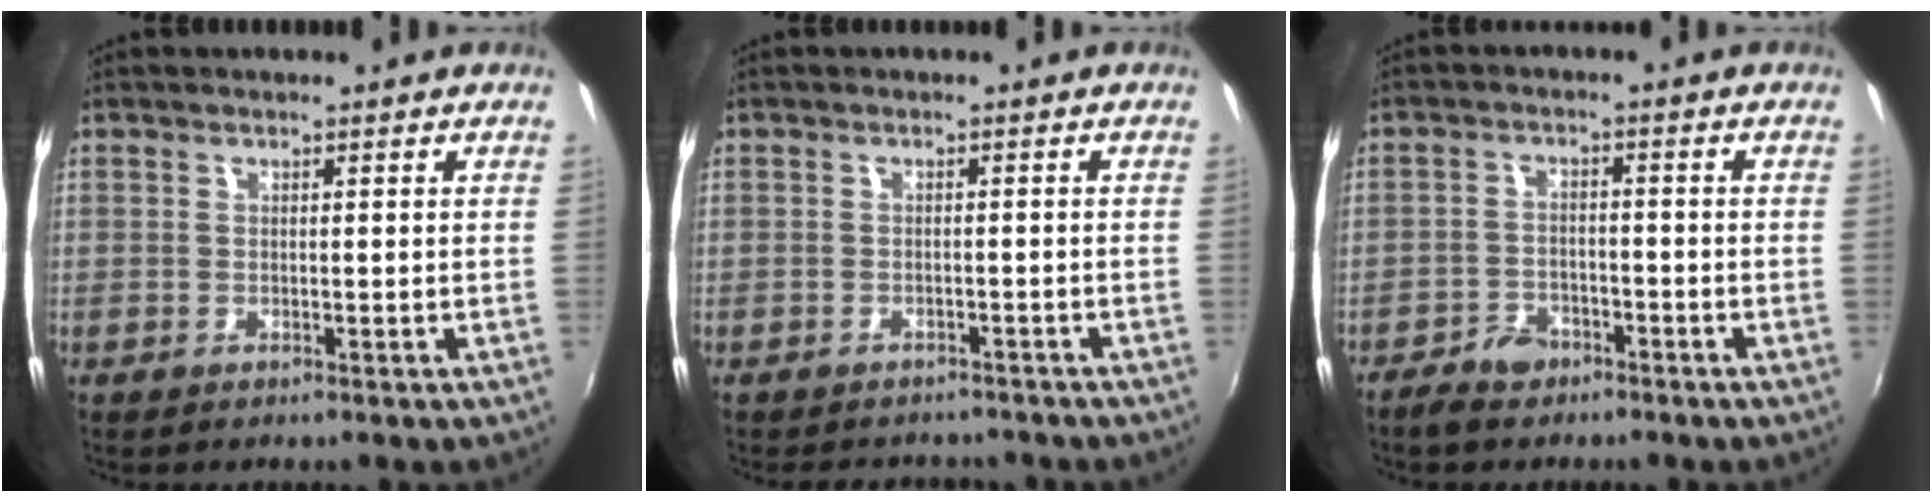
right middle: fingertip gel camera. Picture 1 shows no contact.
{"total": 5.5, "force": [-4.7, 2.4, 1.3], "torque": [-0.030, -0.001, -0.063]}
{"total": 5.1, "force": [-4.0, 2.7, 1.6], "torque": [-0.050, 0.009, -0.068]}